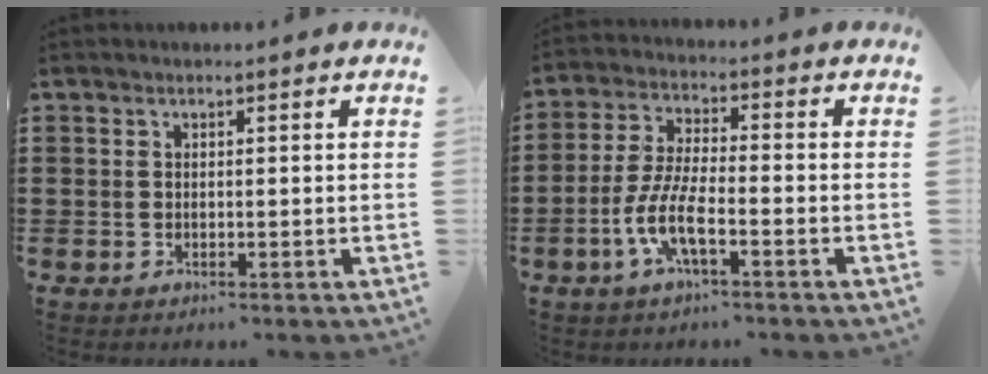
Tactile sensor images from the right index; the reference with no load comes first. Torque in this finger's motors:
{"motor_torque": [1.85, 0.29, 0.54, 0.21]}